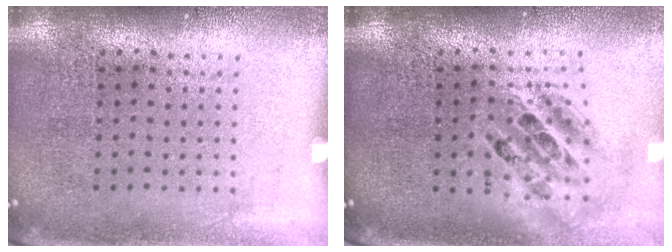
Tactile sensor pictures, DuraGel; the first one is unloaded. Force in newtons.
{"total": 1.8, "press": 1.5, "slide": 1.1}